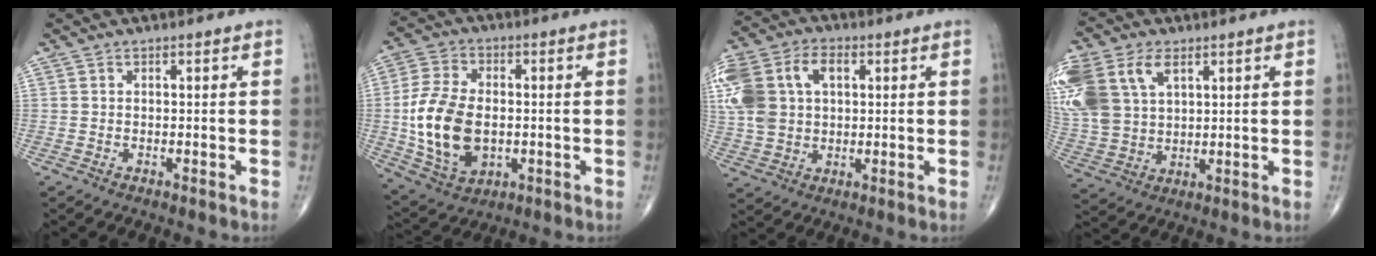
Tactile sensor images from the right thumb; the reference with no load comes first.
{"total": 15.3, "force": [-1.2, 9.7, 11.8], "torque": [-0.223, -0.001, -0.013]}
{"total": 17.9, "force": [4.0, 12.6, 12.0], "torque": [-0.278, 0.029, 0.077]}
{"total": 19.9, "force": [7.7, 13.3, 12.6], "torque": [-0.319, 0.022, 0.156]}